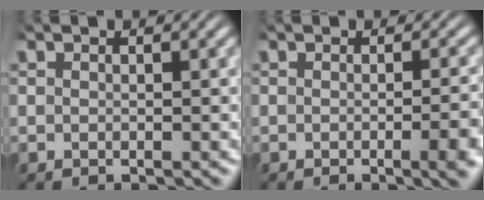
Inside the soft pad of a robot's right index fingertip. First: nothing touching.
{"total": 2.6, "force": [-1.1, 0.1, 2.4], "torque": [-0.027, 0.004, -0.021]}